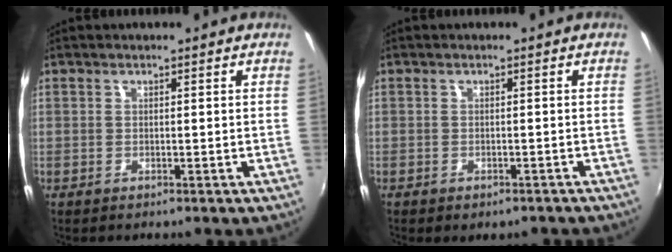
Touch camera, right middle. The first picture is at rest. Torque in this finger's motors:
{"motor_torque": [1.07, -1.07, 0.17, 0.04]}